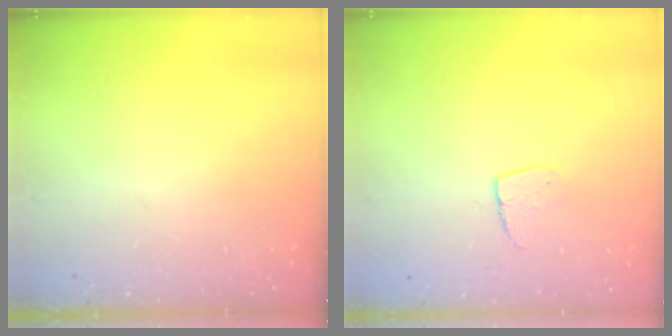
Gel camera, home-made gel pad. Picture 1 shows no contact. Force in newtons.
{"total": 6.0, "press": 6.0, "slide": 0.3}